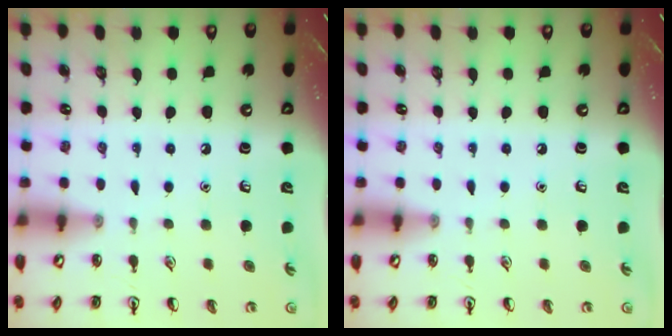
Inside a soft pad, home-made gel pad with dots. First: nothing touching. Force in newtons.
{"total": 0.0}